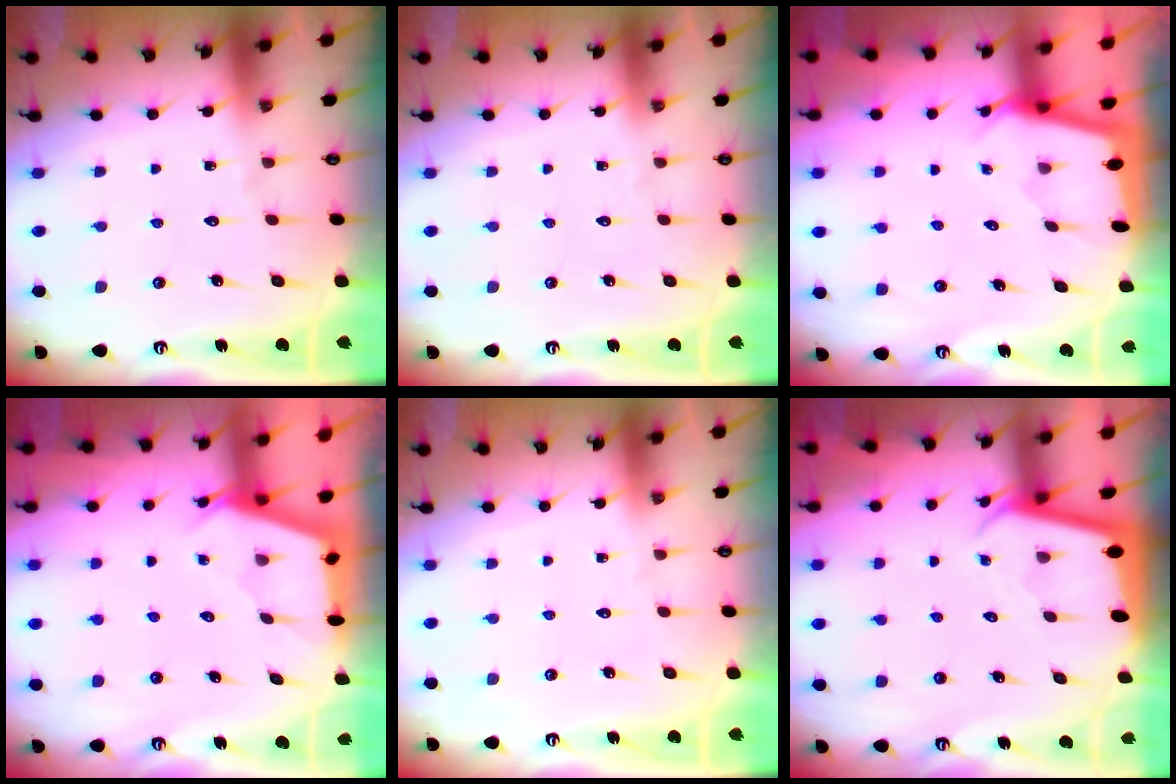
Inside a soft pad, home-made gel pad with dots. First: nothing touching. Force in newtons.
{"total": 0.0}
{"total": 1.7, "press": 1.7, "slide": 0.3}
{"total": 2.5, "press": 2.5, "slide": 0.3}
{"total": 0.0}
{"total": 2.2, "press": 2.2, "slide": 0.1}